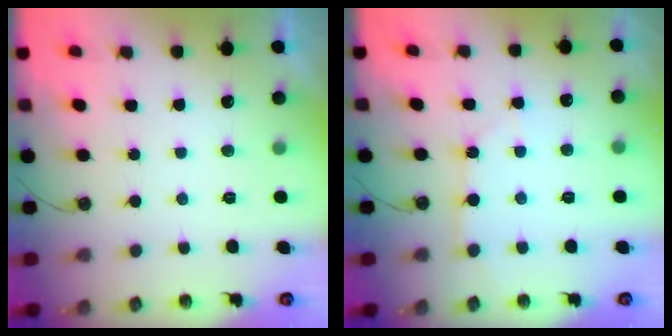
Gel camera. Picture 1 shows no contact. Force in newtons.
{"total": 6.0, "press": 5.9, "slide": 0.8}